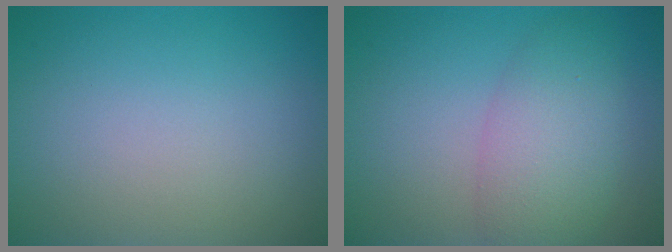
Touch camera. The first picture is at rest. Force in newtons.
{"total": 5.0, "press": 5.0, "slide": 0.3}